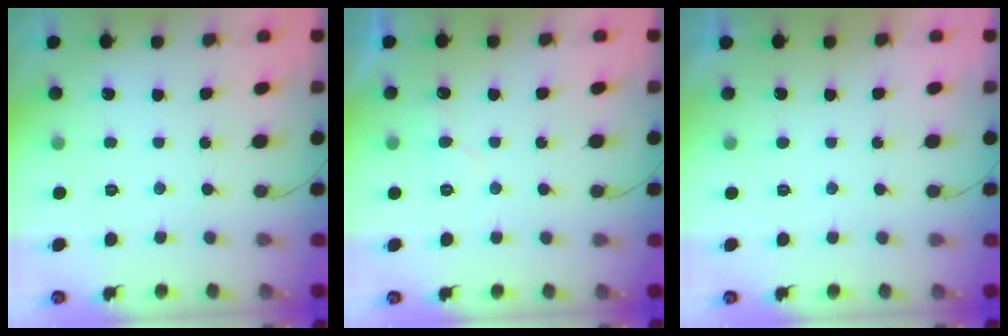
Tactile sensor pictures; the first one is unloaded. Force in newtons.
{"total": 4.2, "press": 4.1, "slide": 0.4}
{"total": 1.0, "press": 1.0, "slide": 0.2}